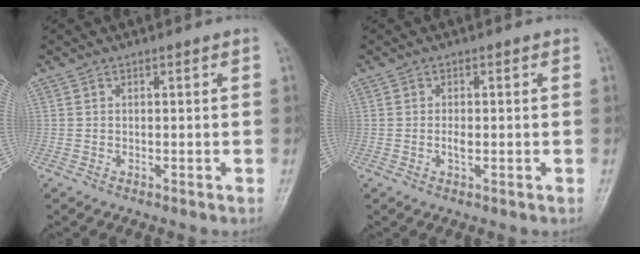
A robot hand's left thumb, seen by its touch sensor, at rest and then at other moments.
{"total": 1.5, "force": [-0.2, 0.8, 1.3], "torque": [-0.024, -0.001, -0.004]}